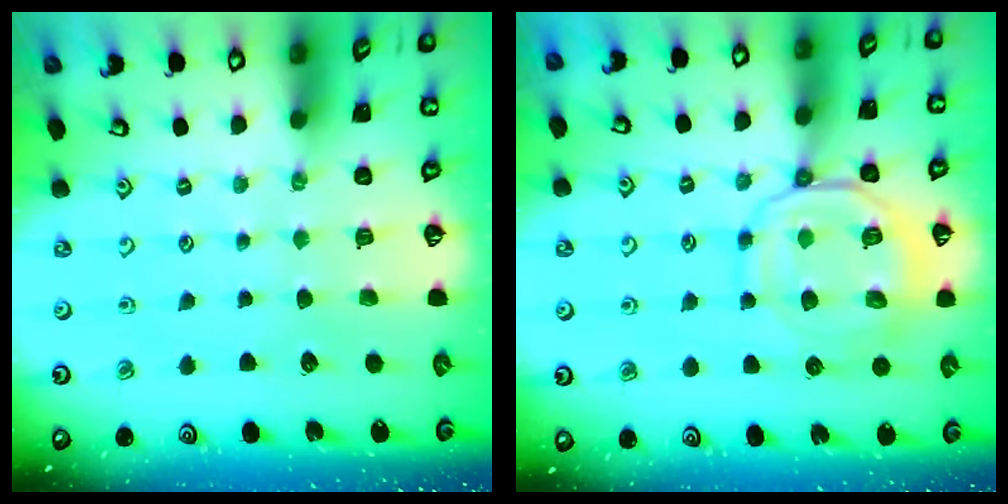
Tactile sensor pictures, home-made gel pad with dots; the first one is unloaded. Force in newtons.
{"total": 11.7, "press": 11.6, "slide": 1.2}